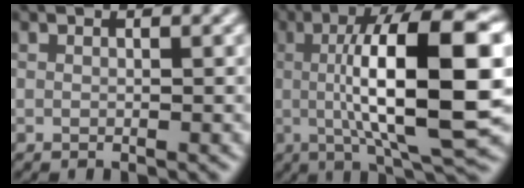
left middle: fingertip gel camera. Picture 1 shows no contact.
{"total": 13.7, "force": [0.6, 3.1, 13.3], "torque": [-0.191, 0.012, 0.007]}